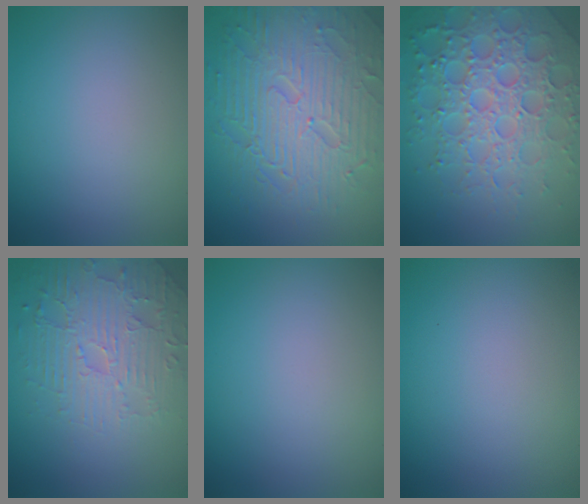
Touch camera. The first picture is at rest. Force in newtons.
{"total": 8.9, "press": 6.3, "slide": 6.4}
{"total": 7.3, "press": 7.2, "slide": 1.6}
{"total": 4.6, "press": 3.8, "slide": 2.5}
{"total": 0.0}
{"total": 0.0}